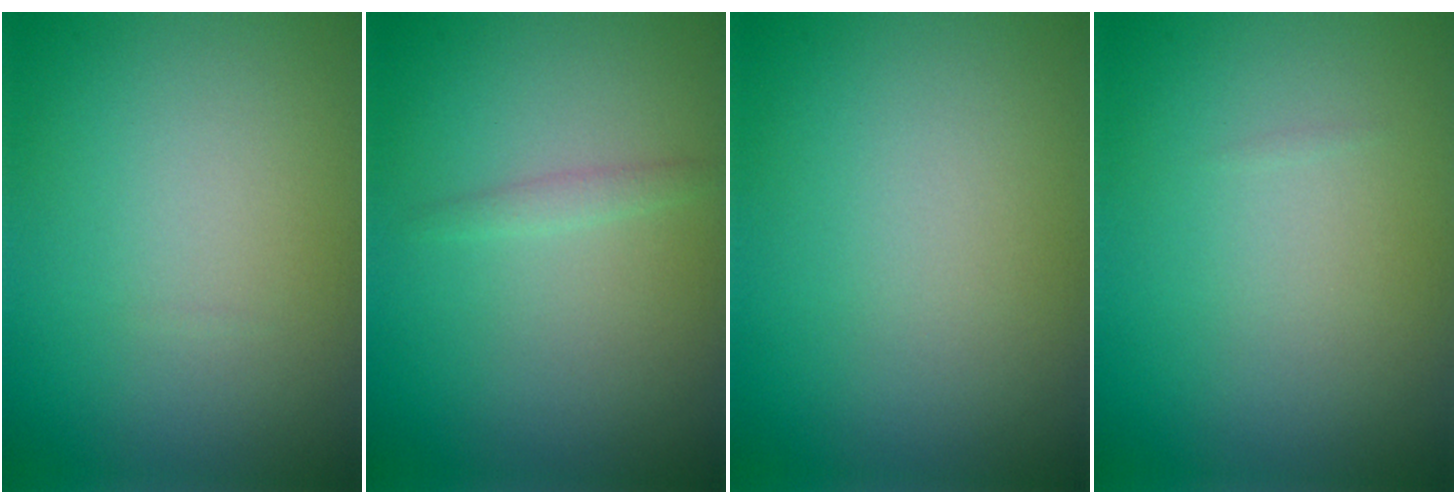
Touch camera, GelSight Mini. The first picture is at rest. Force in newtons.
{"total": 0.9, "press": 0.9, "slide": 0.0}
{"total": 0.0}
{"total": 0.0}